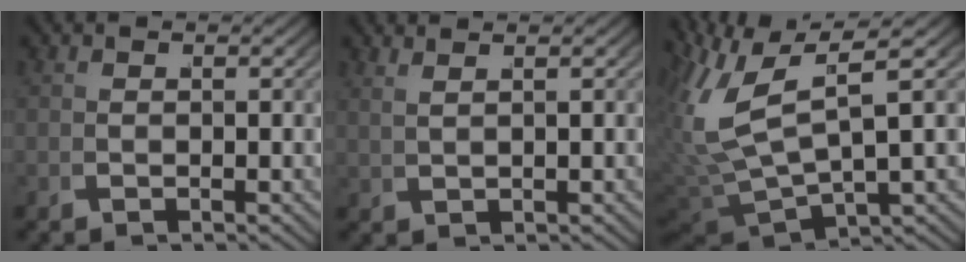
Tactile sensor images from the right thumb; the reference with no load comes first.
{"total": 2.0, "force": [1.9, -0.3, 0.7], "torque": [-0.009, 0.008, 0.044]}
{"total": 11.7, "force": [1.5, 7.5, 8.9], "torque": [-0.216, -0.038, 0.046]}